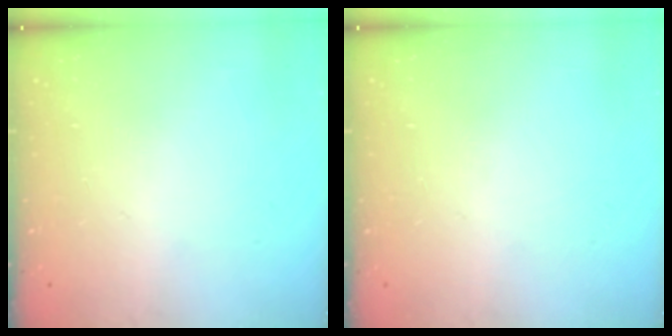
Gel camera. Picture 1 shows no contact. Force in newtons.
{"total": 0.0}